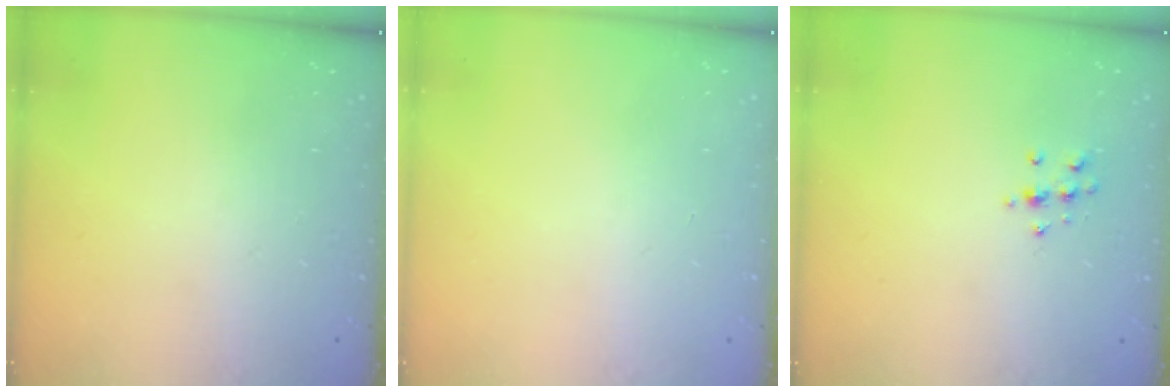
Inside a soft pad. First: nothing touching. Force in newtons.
{"total": 0.0}
{"total": 8.5, "press": 8.4, "slide": 0.8}